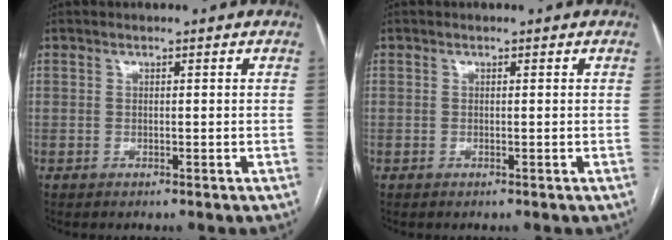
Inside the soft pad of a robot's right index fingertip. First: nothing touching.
{"total": 0.0}